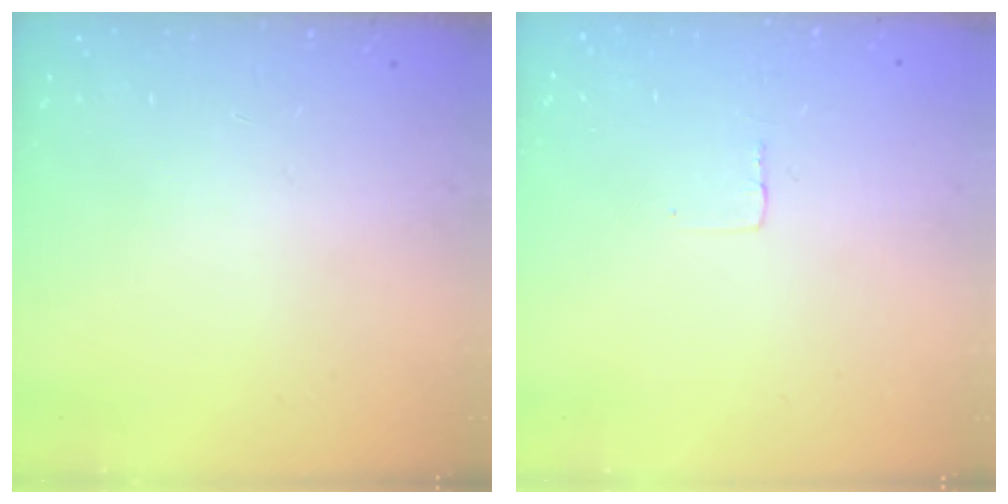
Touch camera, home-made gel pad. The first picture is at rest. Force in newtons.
{"total": 2.4, "press": 2.4, "slide": 0.1}